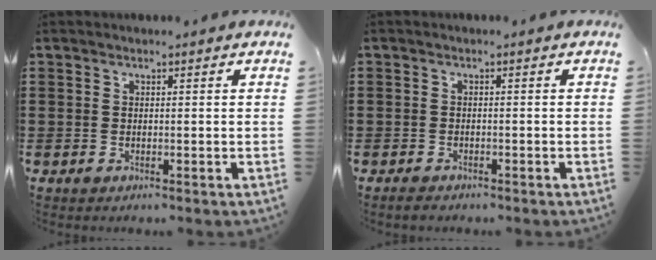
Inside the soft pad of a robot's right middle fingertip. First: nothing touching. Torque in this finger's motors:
{"motor_torque": [2.14, 0.00, -0.01, -0.04]}